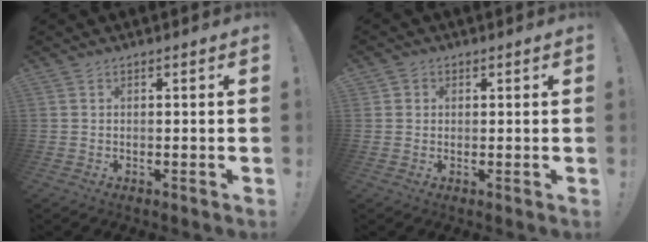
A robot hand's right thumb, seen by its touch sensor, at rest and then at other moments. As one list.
[{"total": 1.8, "force": [0.4, 1.7, 0.4], "torque": [-0.009, 0.002, 0.007]}]